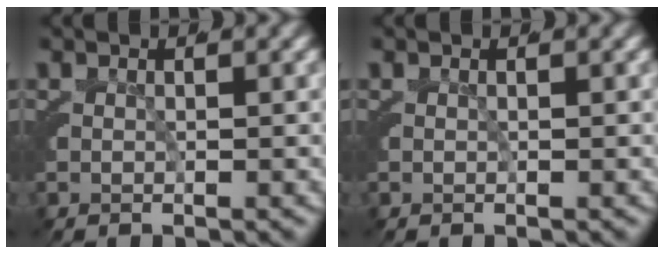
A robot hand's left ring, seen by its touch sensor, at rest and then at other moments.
{"total": 0.0}